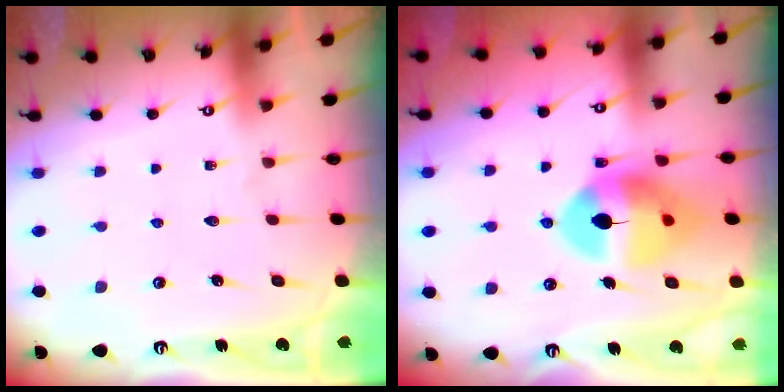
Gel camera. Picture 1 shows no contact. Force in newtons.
{"total": 14.2, "press": 14.1, "slide": 1.7}